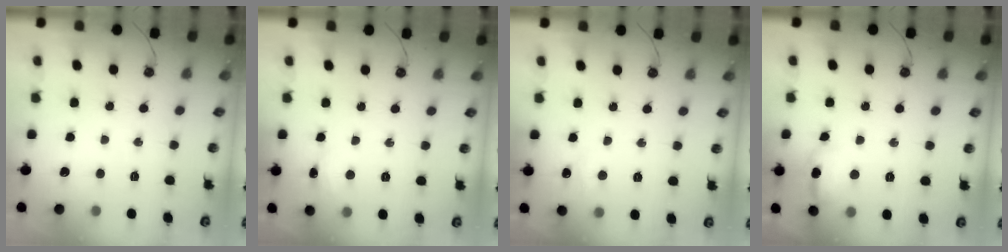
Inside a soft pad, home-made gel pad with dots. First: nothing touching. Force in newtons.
{"total": 2.9, "press": 2.8, "slide": 0.6}
{"total": 5.5, "press": 5.4, "slide": 0.8}
{"total": 10.6, "press": 10.5, "slide": 1.5}